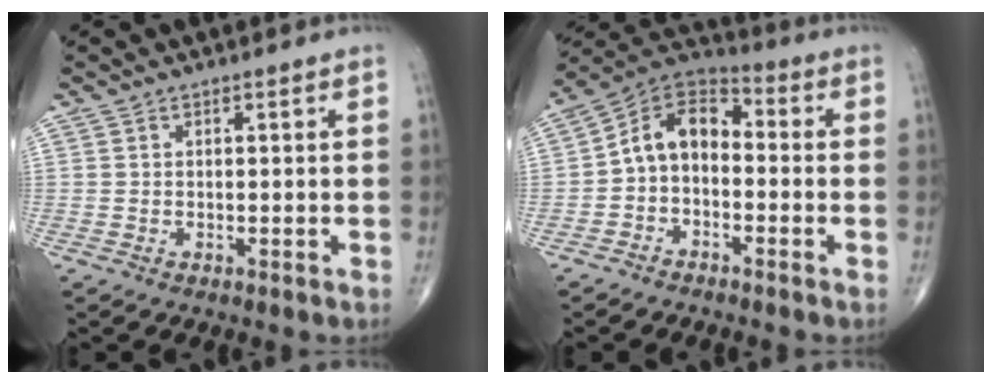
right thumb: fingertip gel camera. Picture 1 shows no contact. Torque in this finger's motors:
{"motor_torque": [0.12, 0.11, 0.32, -0.08, 0.10]}